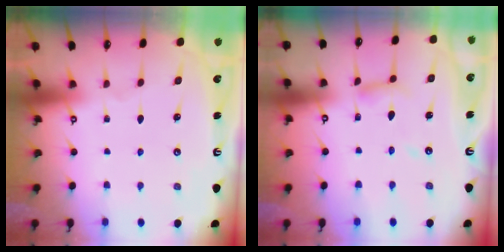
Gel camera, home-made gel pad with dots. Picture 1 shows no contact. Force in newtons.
{"total": 9.0, "press": 8.9, "slide": 0.7}